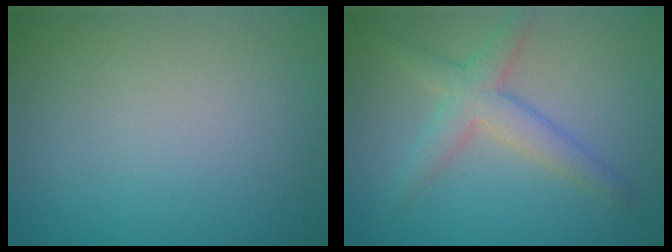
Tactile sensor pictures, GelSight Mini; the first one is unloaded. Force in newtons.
{"total": 3.6, "press": 3.6, "slide": 0.3}